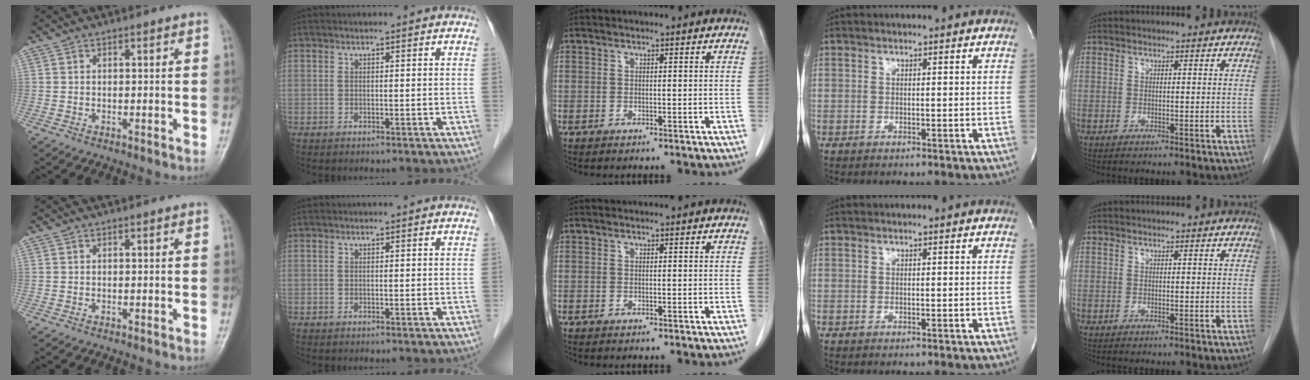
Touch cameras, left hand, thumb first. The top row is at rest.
{}